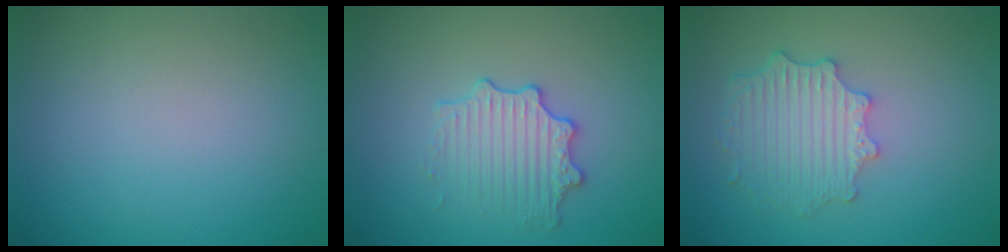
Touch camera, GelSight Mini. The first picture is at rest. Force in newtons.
{"total": 2.9, "press": 2.8, "slide": 0.7}
{"total": 4.5, "press": 3.7, "slide": 2.5}